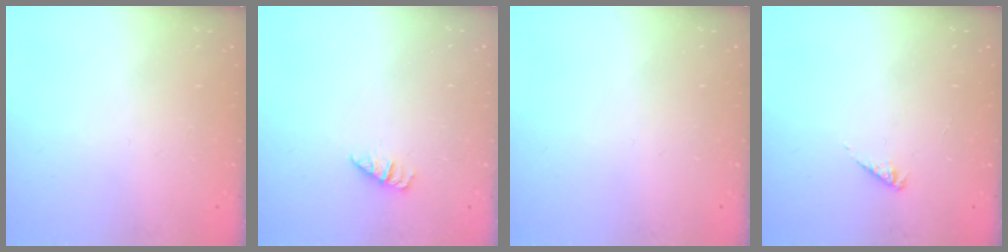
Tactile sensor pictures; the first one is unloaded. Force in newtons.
{"total": 0.8, "press": 0.8, "slide": 0.2}
{"total": 0.0}
{"total": 2.0, "press": 1.9, "slide": 0.5}